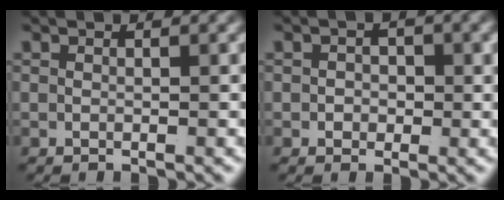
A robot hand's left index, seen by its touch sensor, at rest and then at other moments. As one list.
[{"total": 1.2, "force": [-0.4, 0.9, 0.6], "torque": [0.000, -0.005, -0.006]}]